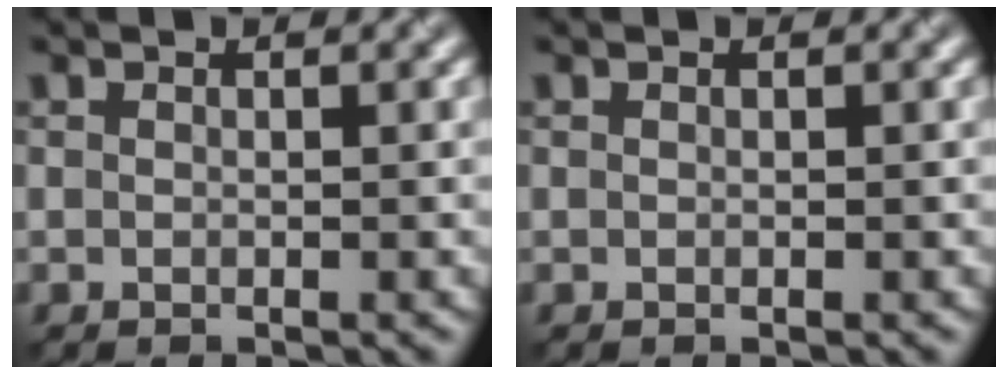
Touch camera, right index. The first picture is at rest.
{"total": 0.0}